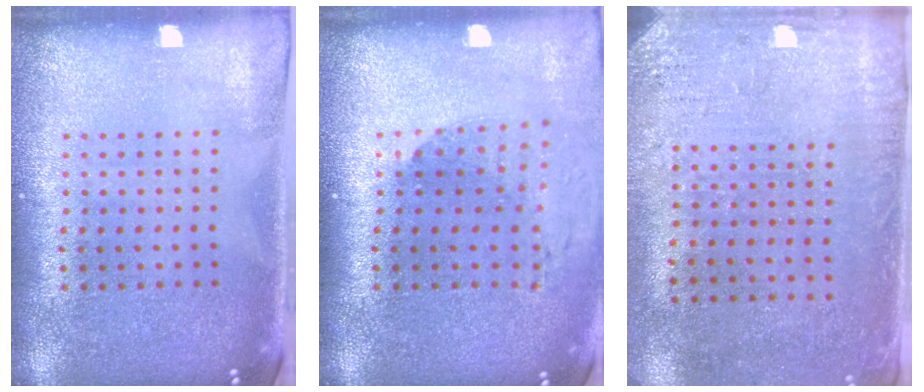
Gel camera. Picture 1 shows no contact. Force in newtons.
{"total": 1.5, "press": 1.4, "slide": 0.6}
{"total": 3.2, "press": 2.6, "slide": 2.0}